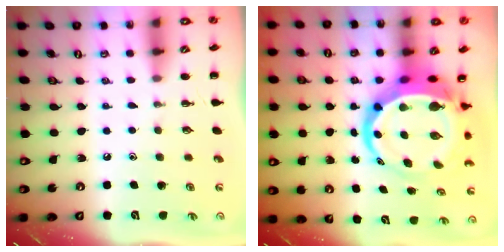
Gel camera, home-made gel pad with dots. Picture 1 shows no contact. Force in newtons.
{"total": 13.3, "press": 12.9, "slide": 3.4}